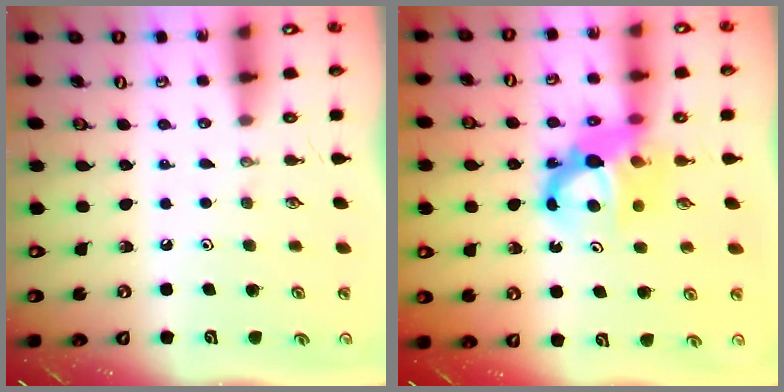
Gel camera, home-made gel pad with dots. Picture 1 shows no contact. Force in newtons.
{"total": 10.1, "press": 10.1, "slide": 0.8}